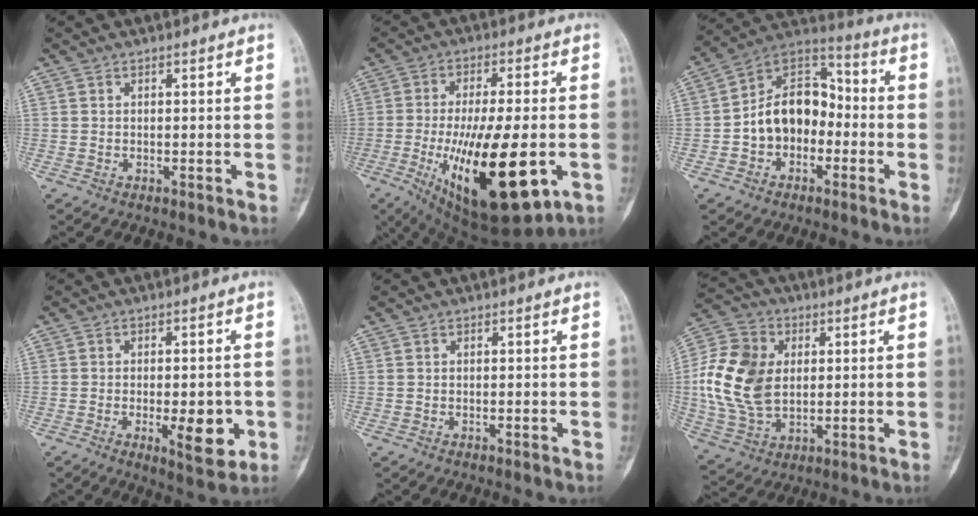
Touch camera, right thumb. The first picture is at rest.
{"total": 23.2, "force": [-6.0, 8.3, 20.8], "torque": [-0.351, -0.018, -0.073]}
{"total": 13.9, "force": [-2.4, 10.2, 9.1], "torque": [-0.116, 0.051, -0.053]}
{"total": 8.5, "force": [-2.1, 3.4, 7.5], "torque": [-0.094, -0.006, -0.023]}
{"total": 0.0}
{"total": 16.2, "force": [1.5, 11.4, 11.4], "torque": [-0.215, 0.002, 0.031]}